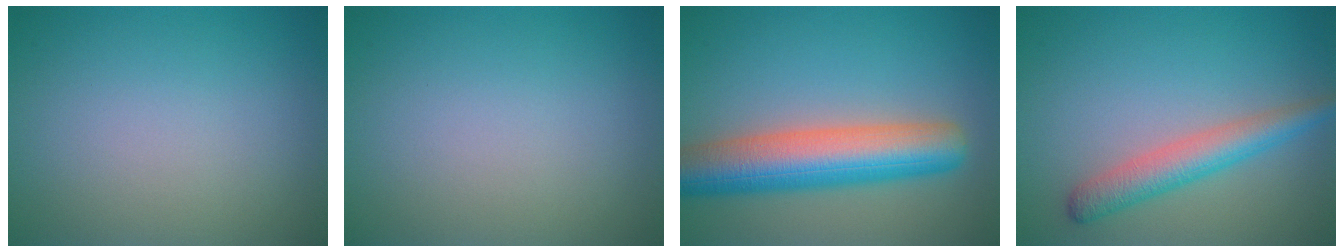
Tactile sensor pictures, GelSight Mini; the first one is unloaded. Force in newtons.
{"total": 0.0}
{"total": 8.6, "press": 8.6, "slide": 0.3}
{"total": 3.7, "press": 3.7, "slide": 0.1}